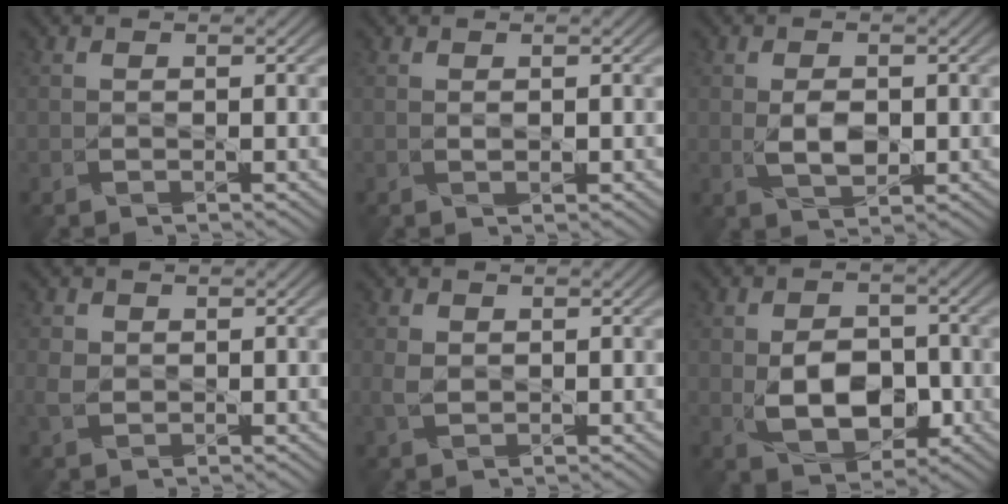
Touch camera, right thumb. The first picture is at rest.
{"total": 1.0, "force": [0.2, 0.2, 0.9], "torque": [-0.020, -0.003, 0.005]}
{"total": 3.2, "force": [0.0, 1.8, 2.7], "torque": [-0.061, -0.007, 0.000]}
{"total": 1.5, "force": [0.4, 1.3, 0.7], "torque": [-0.030, 0.003, 0.007]}
{"total": 1.4, "force": [0.4, 0.9, 1.0], "torque": [-0.036, 0.002, 0.006]}
{"total": 7.4, "force": [-1.4, 4.9, 5.4], "torque": [-0.097, -0.007, -0.028]}